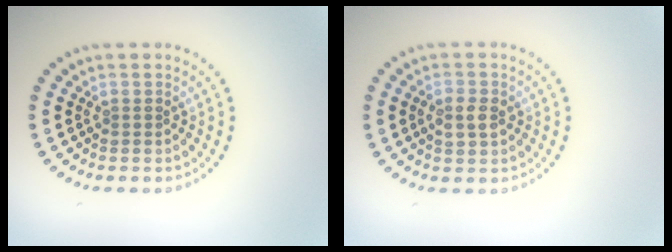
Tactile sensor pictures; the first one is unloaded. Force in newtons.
{"total": 2.2, "press": 2.2, "slide": 0.1}